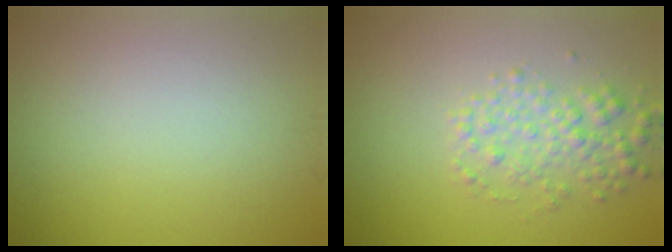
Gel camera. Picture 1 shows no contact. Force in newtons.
{"total": 2.9, "press": 2.9, "slide": 0.1}